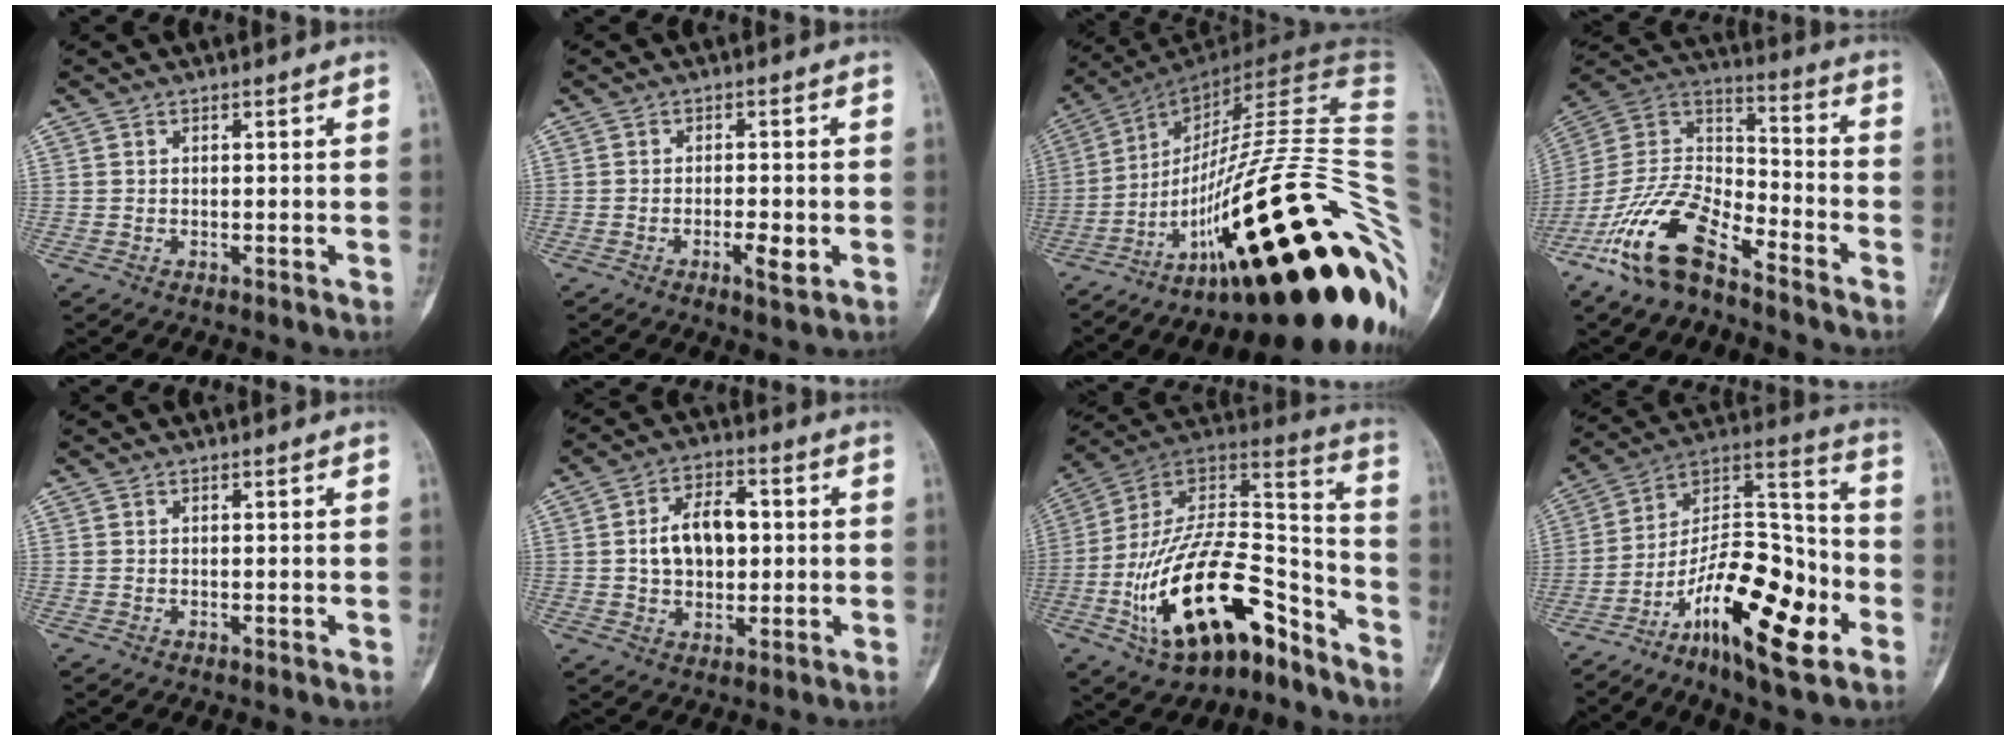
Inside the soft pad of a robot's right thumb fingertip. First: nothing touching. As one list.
[{"total": 3.7, "force": [-1.3, 1.1, 3.3], "torque": [-0.054, -0.003, -0.020]}, {"total": 41.9, "force": [-15.1, 10.4, 37.7], "torque": [-0.471, 0.072, -0.234]}, {"total": 18.1, "force": [-12.0, 7.4, 11.3], "torque": [-0.212, 0.072, -0.228]}, {"total": 0.0}, {"total": 10.5, "force": [0.8, 6.8, 7.9], "torque": [-0.106, 0.010, 0.015]}, {"total": 26.4, "force": [-13.7, 12.5, 18.8], "torque": [-0.328, 0.090, -0.226]}, {"total": 22.5, "force": [-10.0, 8.1, 18.4], "torque": [-0.289, 0.070, -0.167]}]